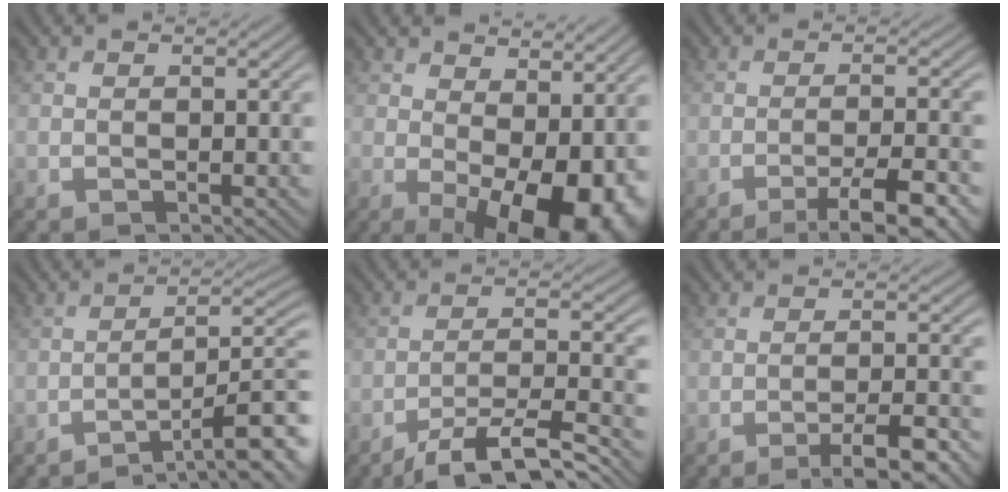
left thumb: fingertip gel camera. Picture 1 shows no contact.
{"total": 13.7, "force": [-1.0, 7.2, 11.6], "torque": [-0.155, -0.020, 0.010]}
{"total": 7.6, "force": [-4.7, 1.2, 5.9], "torque": [-0.092, 0.009, -0.069]}
{"total": 11.1, "force": [-7.4, 2.1, 8.0], "torque": [-0.116, 0.012, -0.104]}
{"total": 9.1, "force": [-6.6, 1.7, 6.1], "torque": [-0.103, 0.003, -0.114]}
{"total": 5.8, "force": [-3.7, 0.8, 4.4], "torque": [-0.068, 0.011, -0.059]}